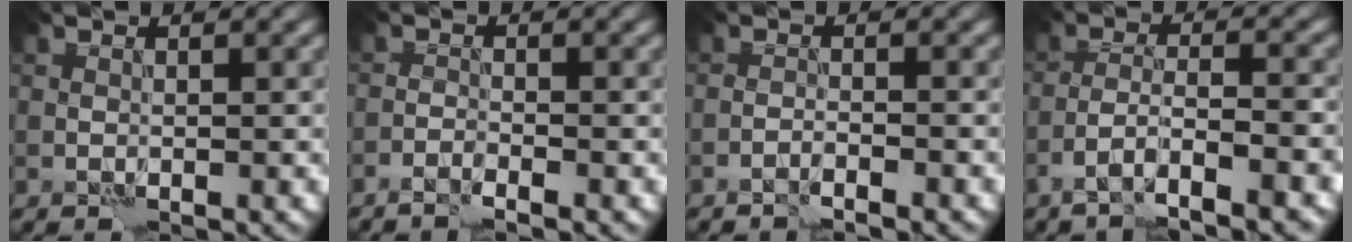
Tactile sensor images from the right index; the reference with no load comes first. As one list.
[{"total": 1.5, "force": [-1.3, -0.2, 0.7], "torque": [-0.018, 0.000, -0.030]}, {"total": 1.3, "force": [-1.2, -0.2, 0.5], "torque": [-0.007, 0.001, -0.026]}, {"total": 5.0, "force": [-3.4, 0.7, 3.5], "torque": [-0.057, 0.004, -0.063]}]